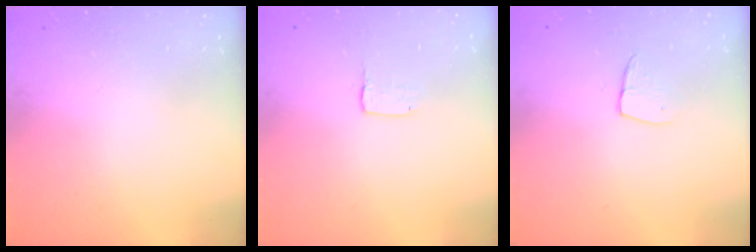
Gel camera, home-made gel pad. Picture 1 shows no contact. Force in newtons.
{"total": 1.3, "press": 1.2, "slide": 0.1}
{"total": 5.6, "press": 5.5, "slide": 0.5}